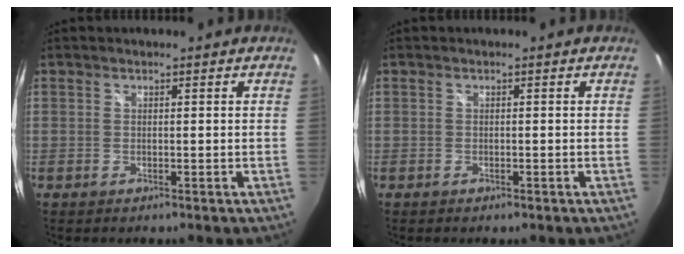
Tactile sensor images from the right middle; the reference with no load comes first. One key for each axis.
{"total": 0.8, "fx": -0.6, "fy": 0.4, "fz": 0.3, "tx": -0.007, "ty": -0.003, "tz": -0.011}